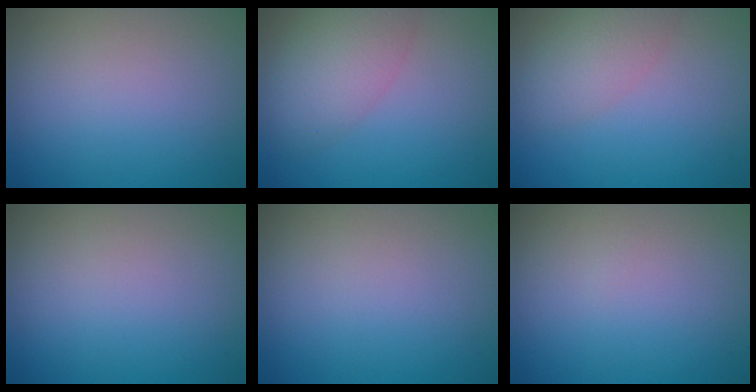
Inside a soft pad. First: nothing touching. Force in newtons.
{"total": 4.7, "press": 4.7, "slide": 0.2}
{"total": 3.2, "press": 3.2, "slide": 0.1}
{"total": 0.0}
{"total": 0.0}
{"total": 0.0}